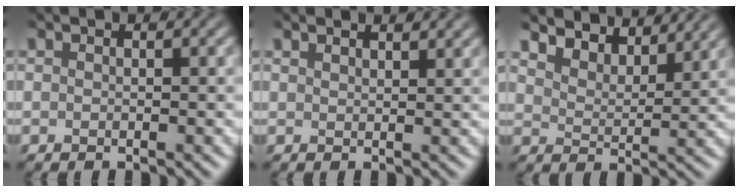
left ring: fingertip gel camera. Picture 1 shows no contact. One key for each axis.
{"total": 1.6, "fx": 1.5, "fy": 0.2, "fz": 0.5, "tx": -0.015, "ty": 0.001, "tz": 0.028}
{"total": 4.8, "fx": 4.6, "fy": 1.0, "fz": 1.1, "tx": -0.045, "ty": -0.003, "tz": 0.080}